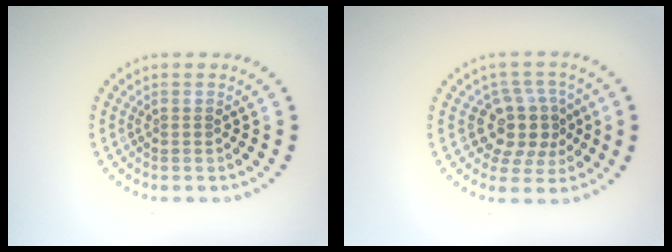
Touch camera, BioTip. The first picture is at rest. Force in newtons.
{"total": 4.0, "press": 3.4, "slide": 2.2}